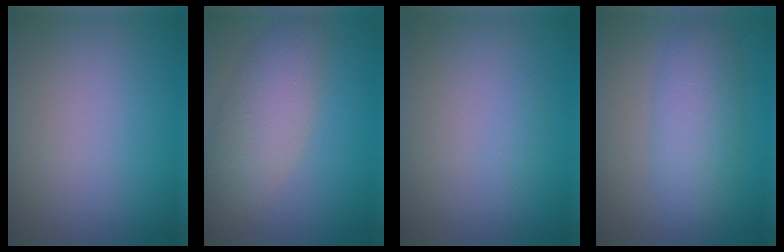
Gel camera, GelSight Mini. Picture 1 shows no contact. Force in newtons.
{"total": 4.7, "press": 4.7, "slide": 0.3}
{"total": 0.6, "press": 0.6, "slide": 0.0}
{"total": 4.9, "press": 4.9, "slide": 0.2}